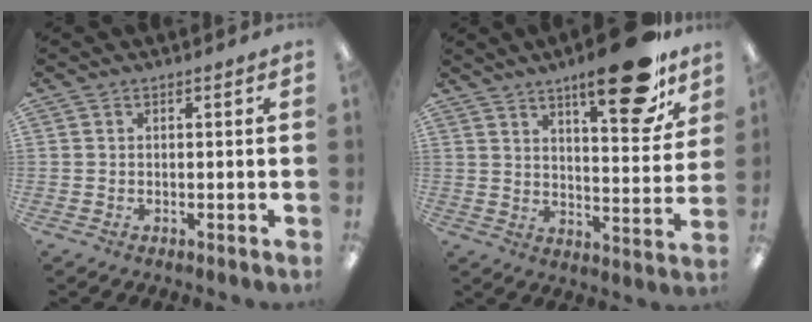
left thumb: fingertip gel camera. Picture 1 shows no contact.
{"total": 19.6, "force": [13.0, 6.7, 13.0], "torque": [-0.169, -0.082, 0.203]}